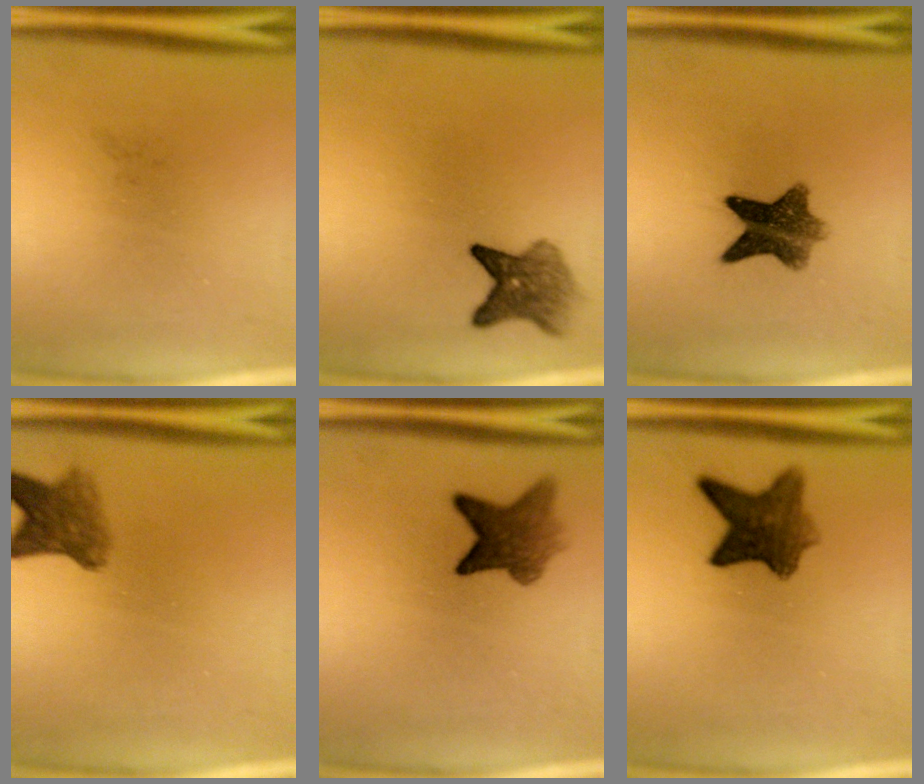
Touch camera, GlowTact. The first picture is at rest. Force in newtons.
{"total": 5.1}
{"total": 8.1}
{"total": 5.0}
{"total": 6.8}
{"total": 7.7}